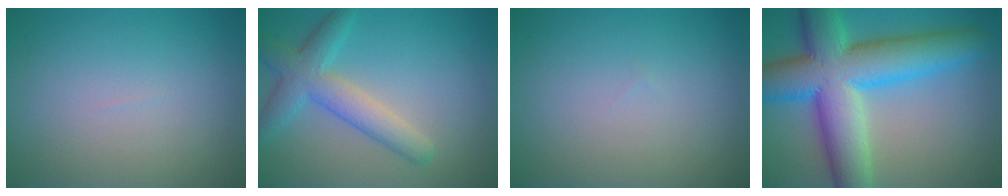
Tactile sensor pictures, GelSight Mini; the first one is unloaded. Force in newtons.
{"total": 4.7, "press": 4.7, "slide": 0.2}
{"total": 0.0}
{"total": 12.9, "press": 12.9, "slide": 0.3}